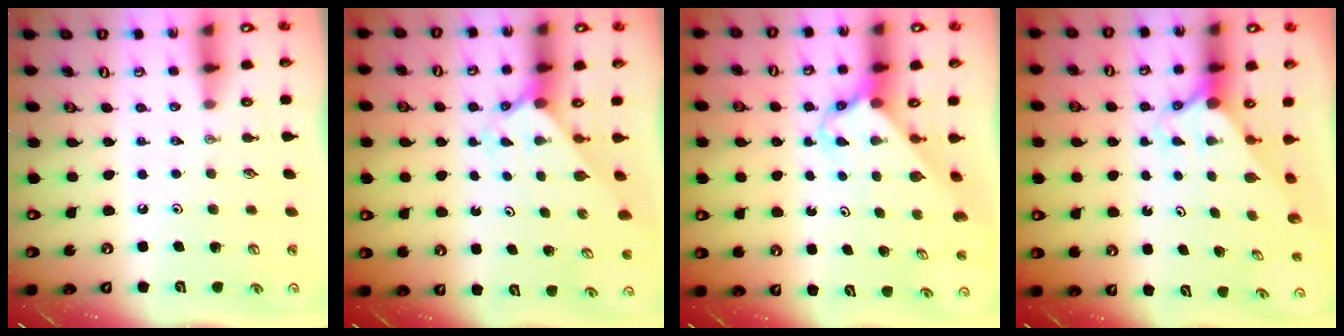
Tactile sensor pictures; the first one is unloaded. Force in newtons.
{"total": 1.9, "press": 1.9, "slide": 0.2}
{"total": 2.5, "press": 2.5, "slide": 0.1}
{"total": 2.1, "press": 2.1, "slide": 0.2}